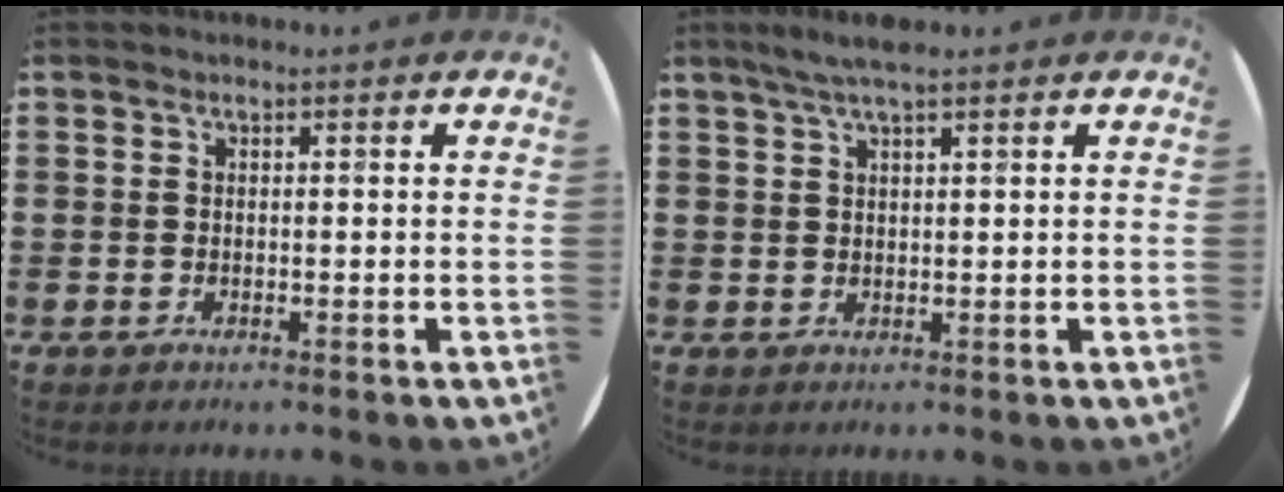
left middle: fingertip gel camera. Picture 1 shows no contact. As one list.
[{"total": 2.8, "force": [2.1, 0.1, 1.8], "torque": [-0.037, 0.005, 0.037]}]